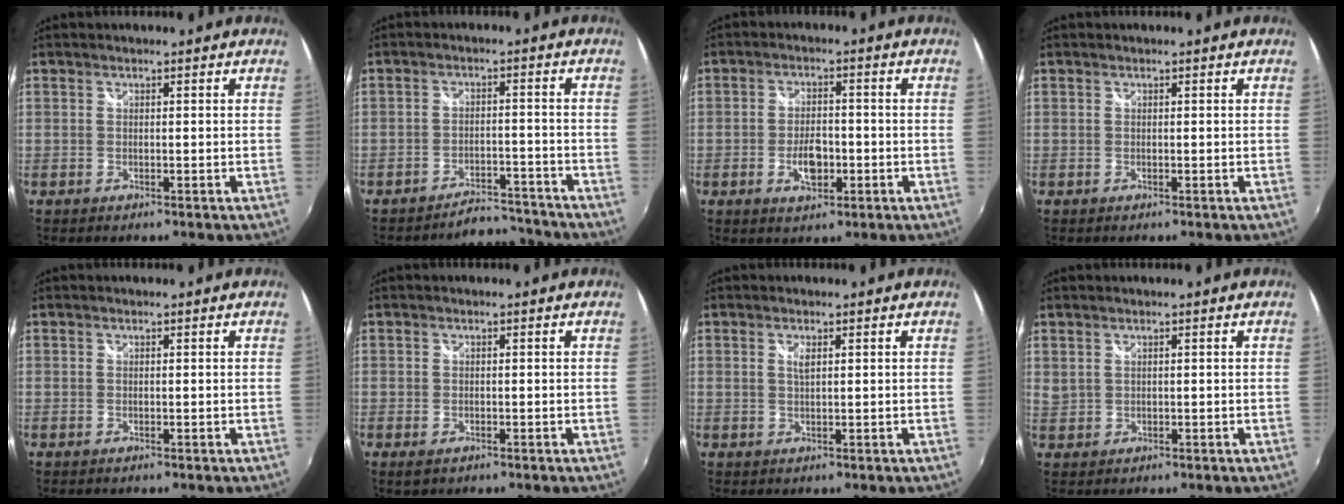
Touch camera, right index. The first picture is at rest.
{"total": 7.6, "force": [-7.3, 1.9, 0.4], "torque": [-0.020, 0.016, -0.098]}
{"total": 5.6, "force": [-1.8, 3.0, 4.3], "torque": [-0.088, -0.002, -0.029]}
{"total": 0.0}
{"total": 0.0}
{"total": 1.6, "force": [-0.9, 1.0, 0.8], "torque": [-0.015, -0.007, -0.017]}
{"total": 1.4, "force": [0.6, 0.4, 1.2], "torque": [-0.022, 0.000, 0.009]}
{"total": 1.5, "force": [1.1, 0.9, 0.6], "torque": [-0.011, 0.000, 0.023]}